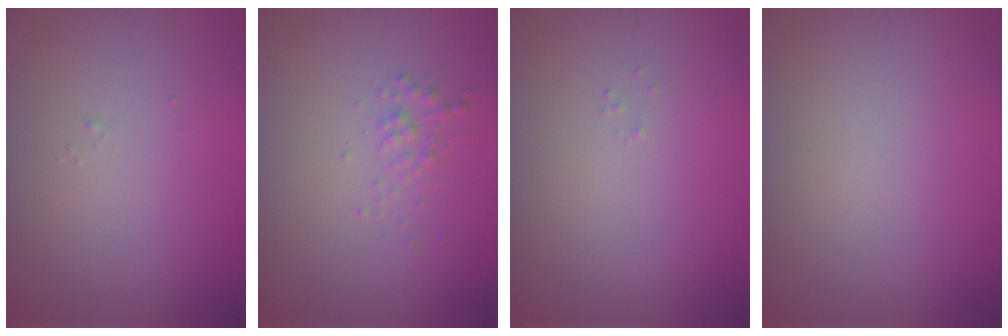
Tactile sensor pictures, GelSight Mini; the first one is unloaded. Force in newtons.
{"total": 1.2, "press": 1.2, "slide": 0.1}
{"total": 0.0}
{"total": 0.0}